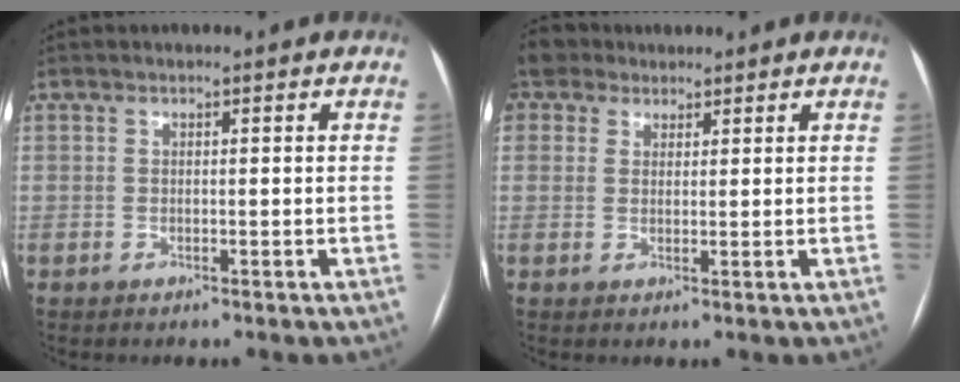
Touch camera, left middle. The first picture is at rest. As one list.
[{"total": 5.7, "force": [4.1, 3.9, 0.9], "torque": [-0.024, 0.029, 0.082]}]